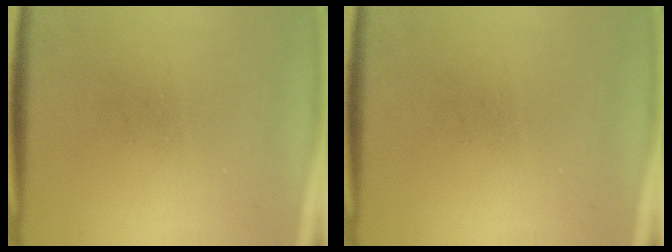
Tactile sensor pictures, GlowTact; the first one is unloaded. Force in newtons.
{"total": 0.0}